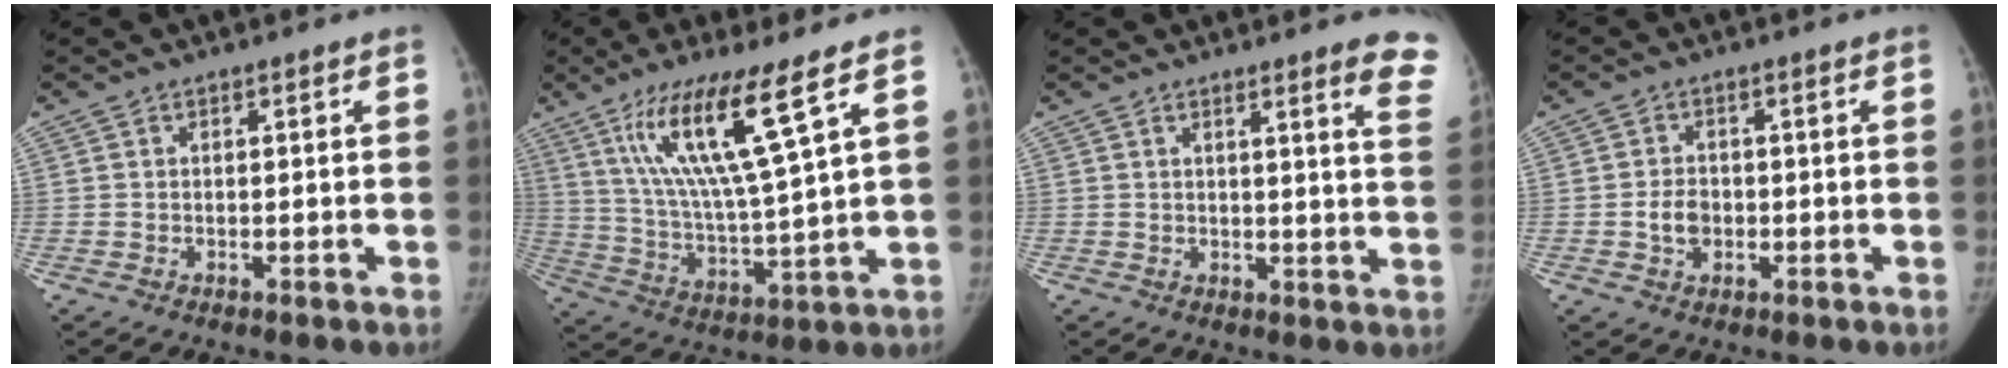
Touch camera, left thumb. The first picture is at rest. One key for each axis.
{"total": 15.9, "fx": 8.4, "fy": 0.7, "fz": 13.5, "tx": -0.261, "ty": -0.044, "tz": 0.162}
{"total": 8.5, "fx": 6.2, "fy": 0.5, "fz": 5.8, "tx": -0.049, "ty": -0.030, "tz": 0.050}
{"total": 3.5, "fx": -0.7, "fy": 2.7, "fz": 2.2, "tx": -0.031, "ty": 0.006, "tz": -0.011}